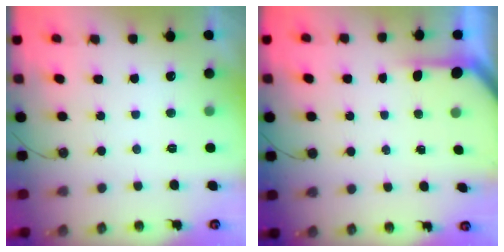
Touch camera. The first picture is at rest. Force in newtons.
{"total": 2.7, "press": 2.7, "slide": 0.2}